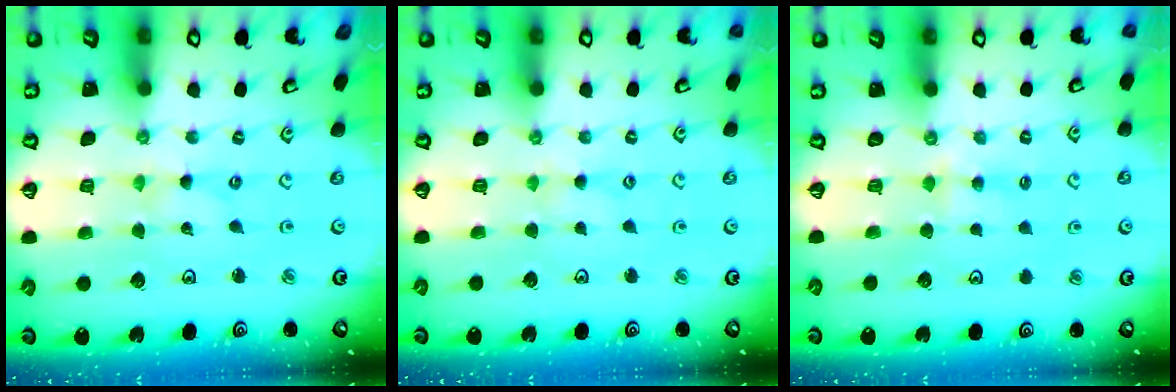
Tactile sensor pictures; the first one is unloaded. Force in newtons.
{"total": 1.7, "press": 1.7, "slide": 0.2}
{"total": 3.0, "press": 3.0, "slide": 0.4}